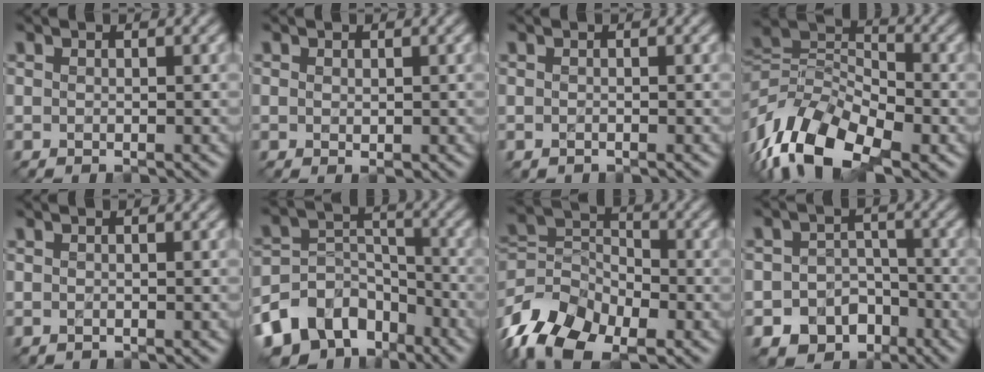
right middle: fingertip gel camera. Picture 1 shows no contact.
{"total": 0.7, "force": [0.2, 0.6, 0.3], "torque": [-0.003, 0.001, 0.004]}
{"total": 0.0}
{"total": 10.2, "force": [-4.8, 5.7, 6.9], "torque": [-0.118, 0.003, -0.099]}
{"total": 0.0}
{"total": 9.9, "force": [-7.1, 6.4, 2.6], "torque": [-0.041, 0.015, -0.122]}
{"total": 9.4, "force": [-5.0, 6.1, 5.3], "torque": [-0.102, -0.010, -0.104]}
{"total": 5.8, "force": [-3.6, 4.4, 1.3], "torque": [0.014, -0.002, -0.061]}